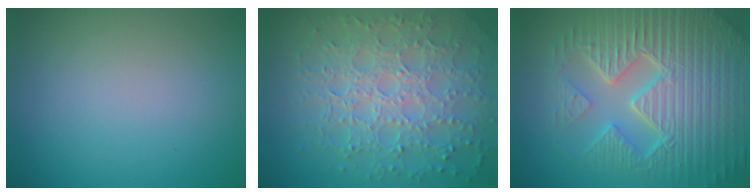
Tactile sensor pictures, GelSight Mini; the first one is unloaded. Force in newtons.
{"total": 7.7, "press": 5.6, "slide": 5.3}
{"total": 9.8, "press": 6.8, "slide": 7.0}